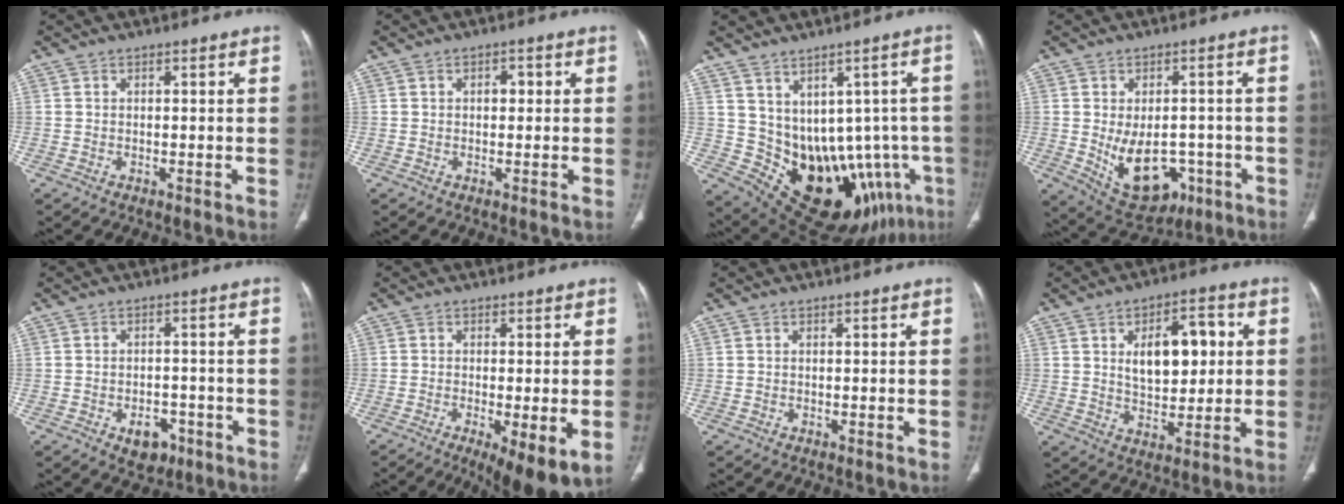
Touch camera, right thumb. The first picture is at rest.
{"total": 1.9, "force": [0.3, 1.3, 1.4], "torque": [-0.013, 0.005, 0.002]}
{"total": 15.9, "force": [-2.6, 10.4, 11.7], "torque": [-0.125, 0.001, 0.000]}
{"total": 12.8, "force": [-3.3, 8.4, 9.1], "torque": [-0.112, 0.008, -0.025]}
{"total": 5.1, "force": [-2.5, 3.5, 2.7], "torque": [-0.018, 0.016, -0.028]}
{"total": 10.3, "force": [-4.0, 2.9, 9.1], "torque": [-0.143, -0.017, -0.058]}
{"total": 0.0}
{"total": 12.2, "force": [2.5, 6.8, 9.9], "torque": [-0.115, 0.002, 0.044]}